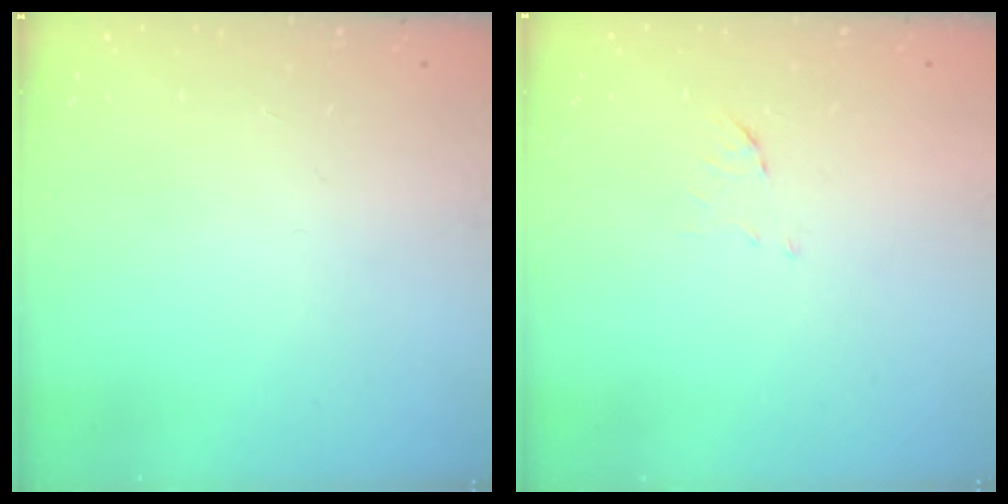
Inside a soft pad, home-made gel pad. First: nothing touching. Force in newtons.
{"total": 5.3, "press": 5.2, "slide": 0.5}